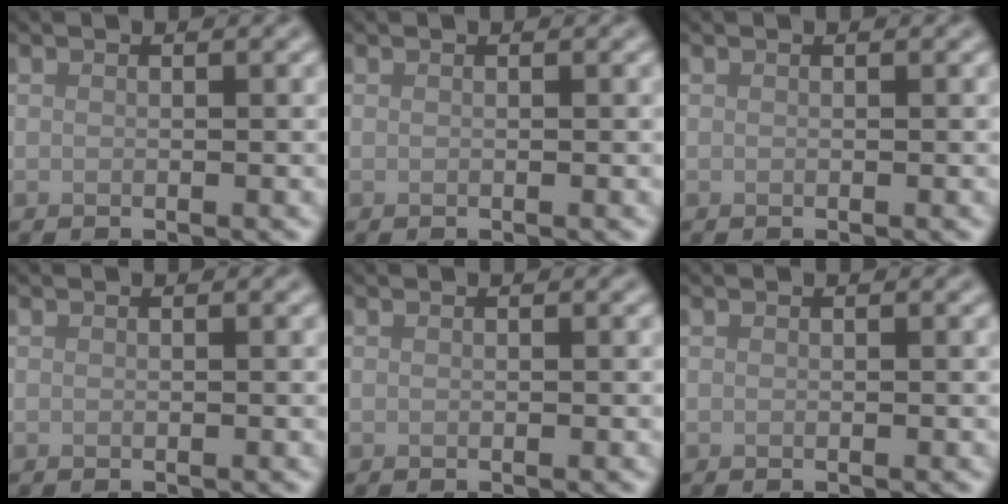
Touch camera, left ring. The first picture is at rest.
{"total": 0.0}
{"total": 0.0}
{"total": 0.0}
{"total": 0.0}
{"total": 0.0}